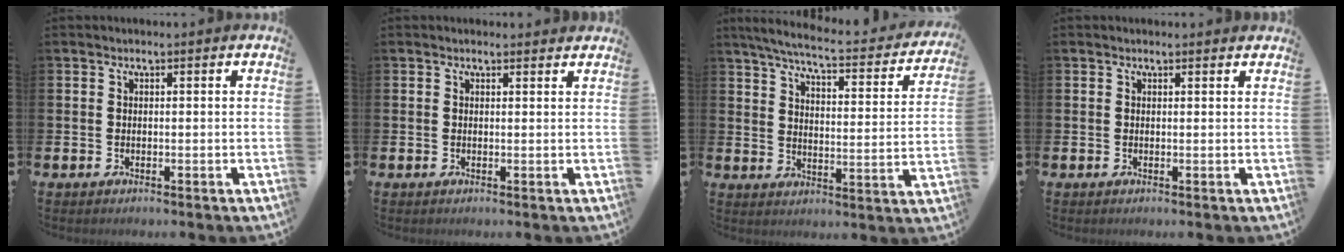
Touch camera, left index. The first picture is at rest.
{"total": 0.9, "force": [0.9, 0.3, 0.1], "torque": [0.007, 0.000, 0.014]}
{"total": 5.6, "force": [5.0, 0.6, 2.5], "torque": [-0.074, -0.040, 0.077]}
{"total": 0.7, "force": [0.6, 0.2, 0.2], "torque": [0.007, -0.003, 0.009]}